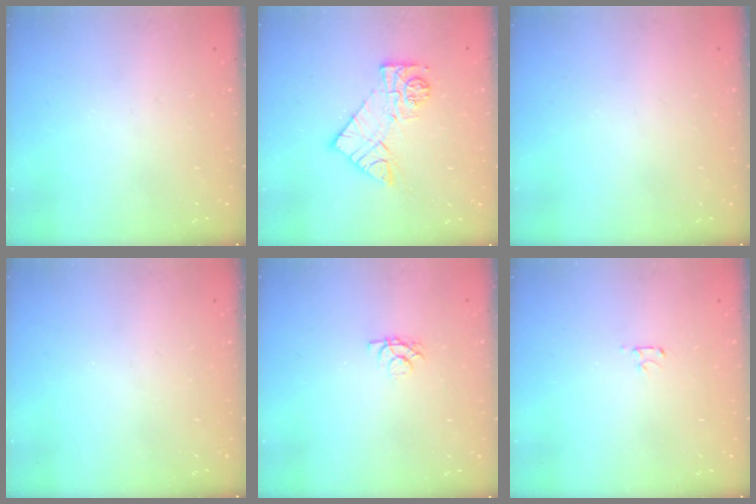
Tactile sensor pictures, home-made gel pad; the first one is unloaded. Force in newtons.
{"total": 11.2, "press": 11.2, "slide": 0.8}
{"total": 0.0}
{"total": 0.0}
{"total": 4.2, "press": 4.2, "slide": 0.5}
{"total": 2.5, "press": 2.4, "slide": 0.3}